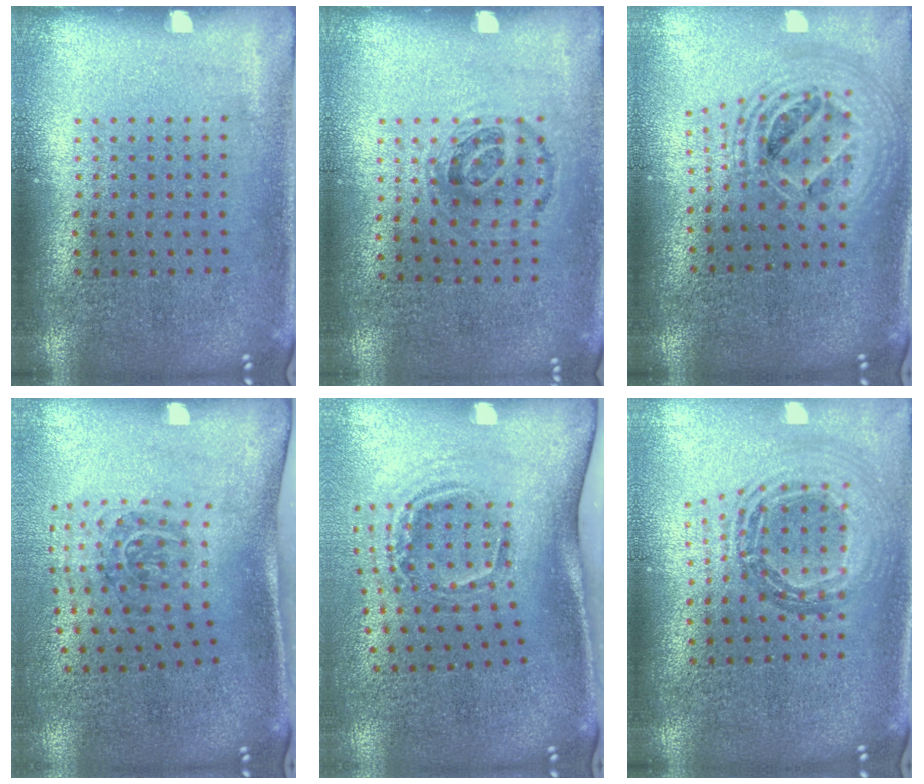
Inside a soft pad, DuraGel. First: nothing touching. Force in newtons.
{"total": 0.9, "press": 0.7, "slide": 0.5}
{"total": 2.2, "press": 1.7, "slide": 1.4}
{"total": 2.0, "press": 1.2, "slide": 1.6}
{"total": 2.0, "press": 1.3, "slide": 1.6}
{"total": 0.9, "press": 0.9, "slide": 0.2}